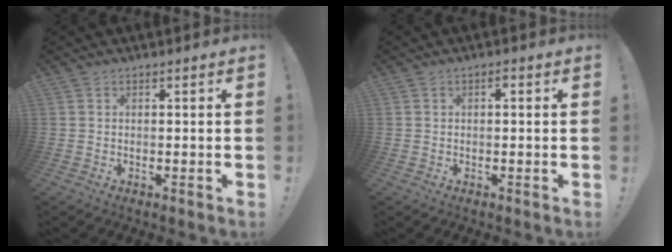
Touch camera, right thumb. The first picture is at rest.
{"total": 0.9, "force": [-0.2, 0.3, 0.8], "torque": [-0.012, 0.004, -0.007]}